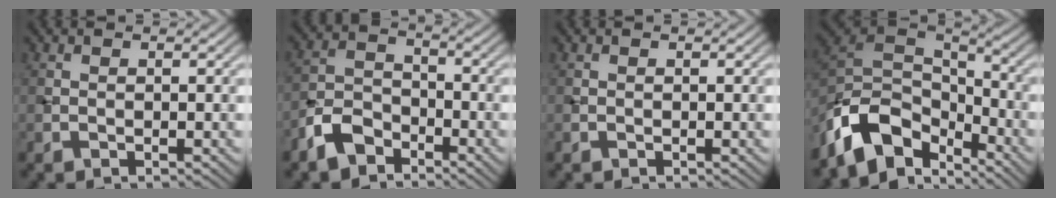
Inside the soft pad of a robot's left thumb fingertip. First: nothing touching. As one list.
[{"total": 5.7, "force": [-3.9, 3.1, 2.7], "torque": [-0.060, 0.000, -0.094]}, {"total": 0.0}, {"total": 11.7, "force": [-7.1, 6.4, 6.8], "torque": [-0.150, -0.001, -0.149]}]